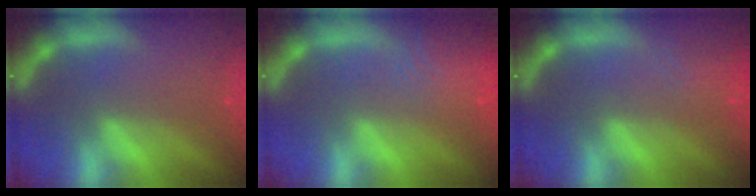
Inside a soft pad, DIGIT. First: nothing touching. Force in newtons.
{"total": 6.1}
{"total": 1.9}